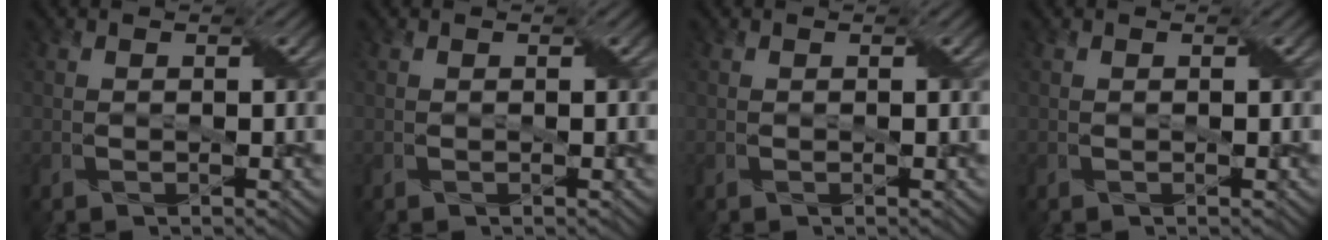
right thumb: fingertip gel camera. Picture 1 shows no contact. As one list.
[{"total": 0.0}, {"total": 0.0}, {"total": 0.0}]